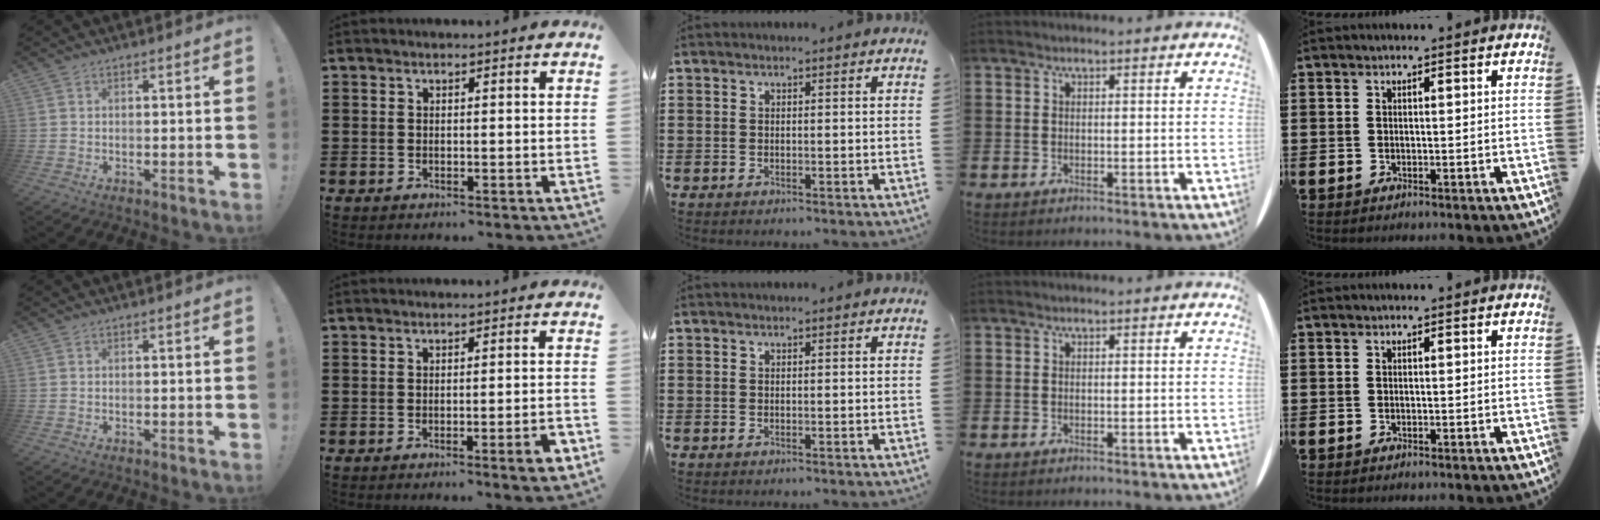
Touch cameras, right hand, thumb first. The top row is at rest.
{"index": {"total": 3.3, "force": [-1.4, 0.2, 2.9], "torque": [-0.045, -0.009, -0.021]}}